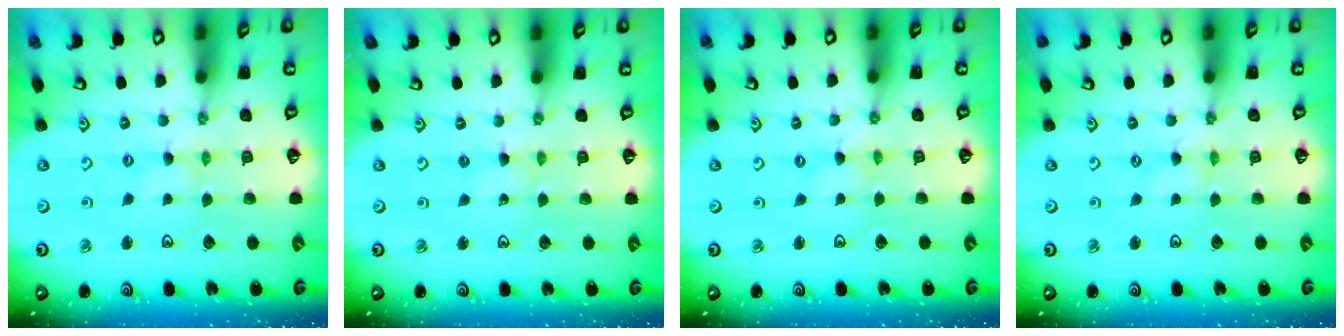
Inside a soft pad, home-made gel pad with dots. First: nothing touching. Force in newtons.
{"total": 1.3, "press": 1.3, "slide": 0.2}
{"total": 0.0}
{"total": 0.0}